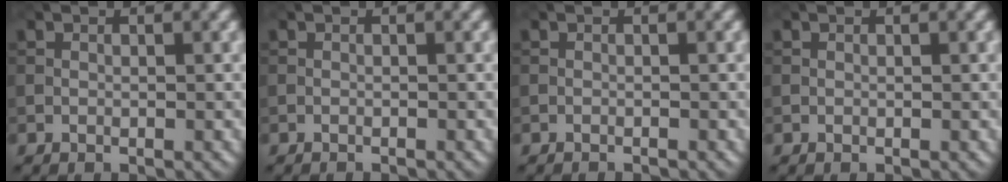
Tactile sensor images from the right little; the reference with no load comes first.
{"total": 0.7, "force": [-0.7, -0.2, 0.0], "torque": [0.000, -0.008, -0.014]}
{"total": 1.0, "force": [-1.0, -0.2, 0.1], "torque": [-0.001, -0.010, -0.019]}
{"total": 0.0}